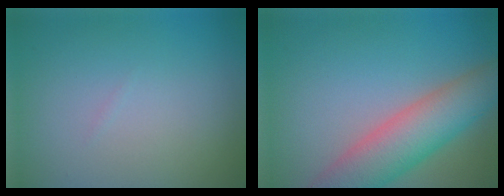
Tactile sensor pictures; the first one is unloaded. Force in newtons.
{"total": 7.6, "press": 7.6, "slide": 0.5}